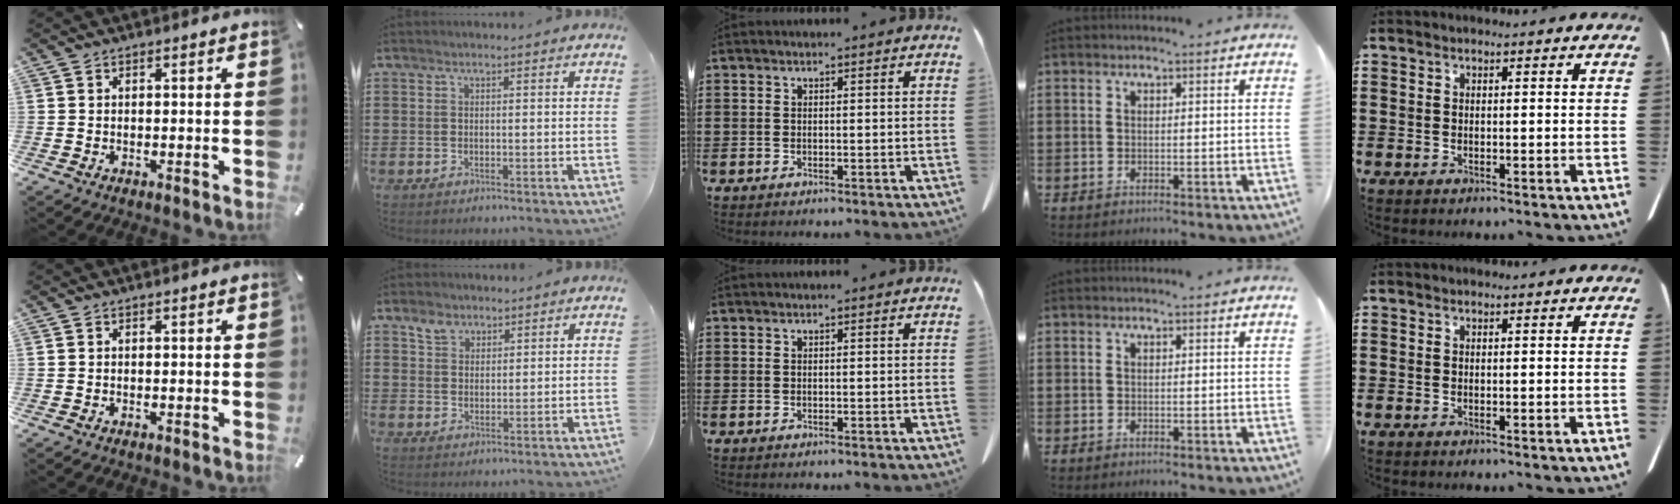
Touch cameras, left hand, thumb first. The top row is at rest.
{"index": {"total": 3.3, "force": [2.3, 2.2, 0.8], "torque": [-0.018, 0.004, 0.043]}}